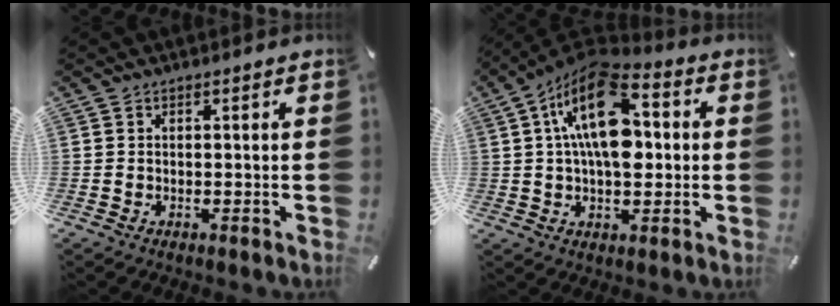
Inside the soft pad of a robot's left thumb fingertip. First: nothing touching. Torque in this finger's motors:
{"motor_torque": [1.47, 3.54, 2.12, -0.65, 0.31]}